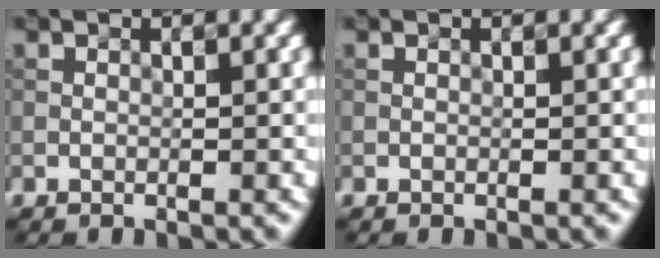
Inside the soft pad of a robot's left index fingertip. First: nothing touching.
{"total": 0.0}